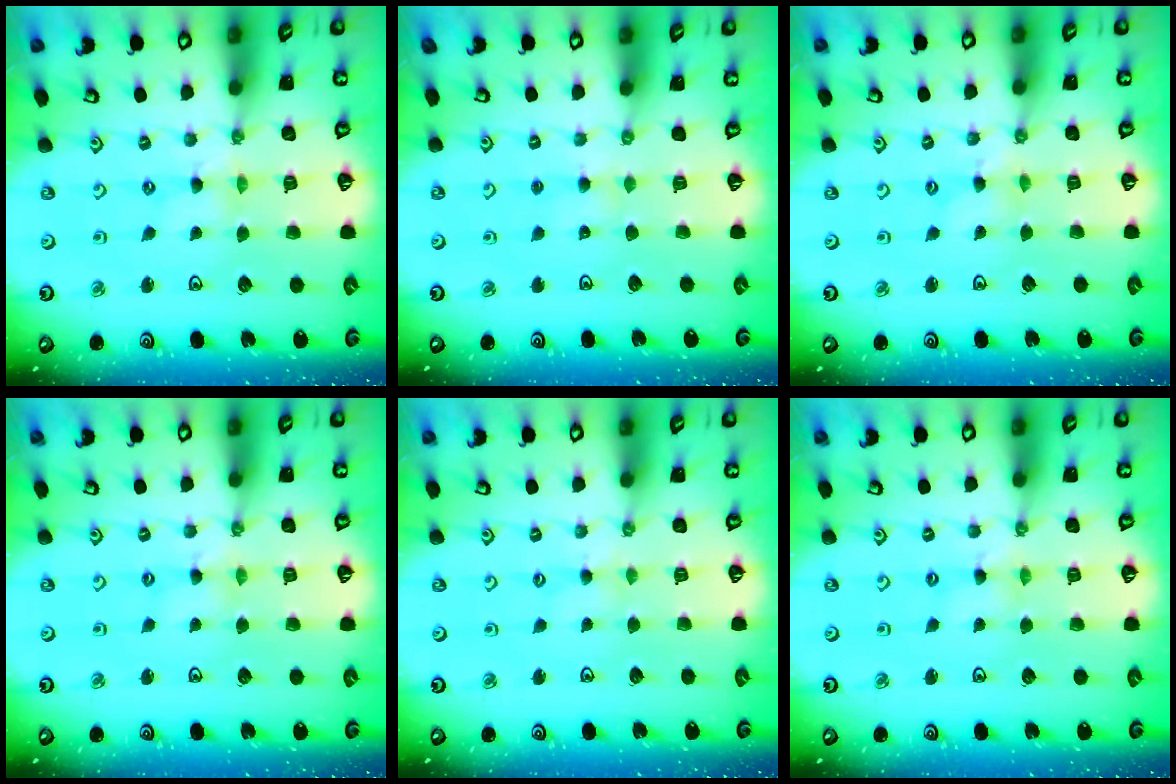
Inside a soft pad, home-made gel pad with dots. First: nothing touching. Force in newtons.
{"total": 3.0, "press": 3.0, "slide": 0.3}
{"total": 1.2, "press": 1.2, "slide": 0.3}
{"total": 1.5, "press": 1.5, "slide": 0.2}
{"total": 1.5, "press": 1.4, "slide": 0.3}
{"total": 1.5, "press": 1.5, "slide": 0.2}